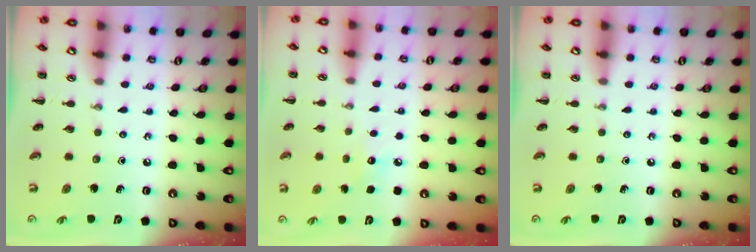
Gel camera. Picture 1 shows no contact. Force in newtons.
{"total": 6.0, "press": 5.7, "slide": 1.6}
{"total": 0.0}